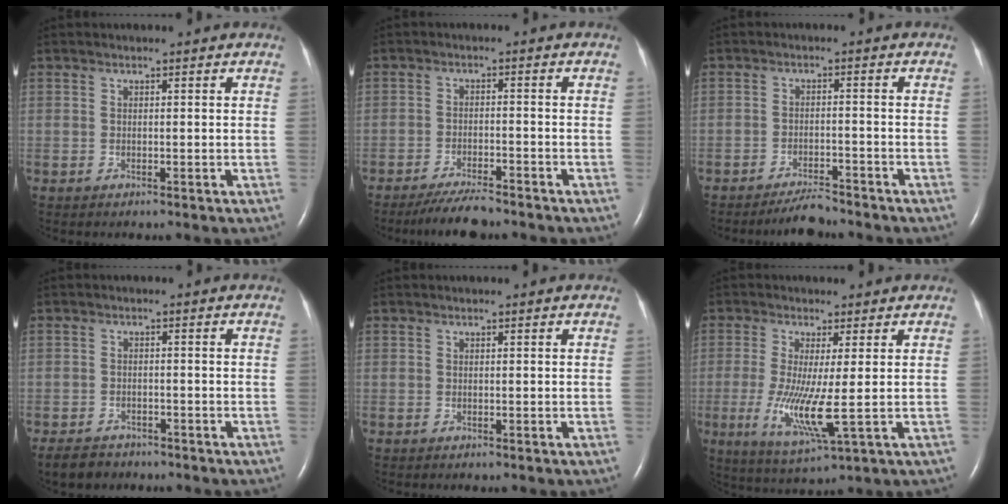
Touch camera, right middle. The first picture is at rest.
{"total": 5.6, "force": [-5.0, 0.6, 2.5], "torque": [-0.048, -0.016, -0.088]}
{"total": 4.0, "force": [-3.7, 0.5, 1.3], "torque": [-0.026, -0.011, -0.063]}
{"total": 4.4, "force": [-3.7, 2.2, 1.0], "torque": [-0.019, -0.003, -0.059]}
{"total": 0.0}
{"total": 8.5, "force": [-1.2, 0.6, 8.4], "torque": [-0.175, -0.031, -0.020]}